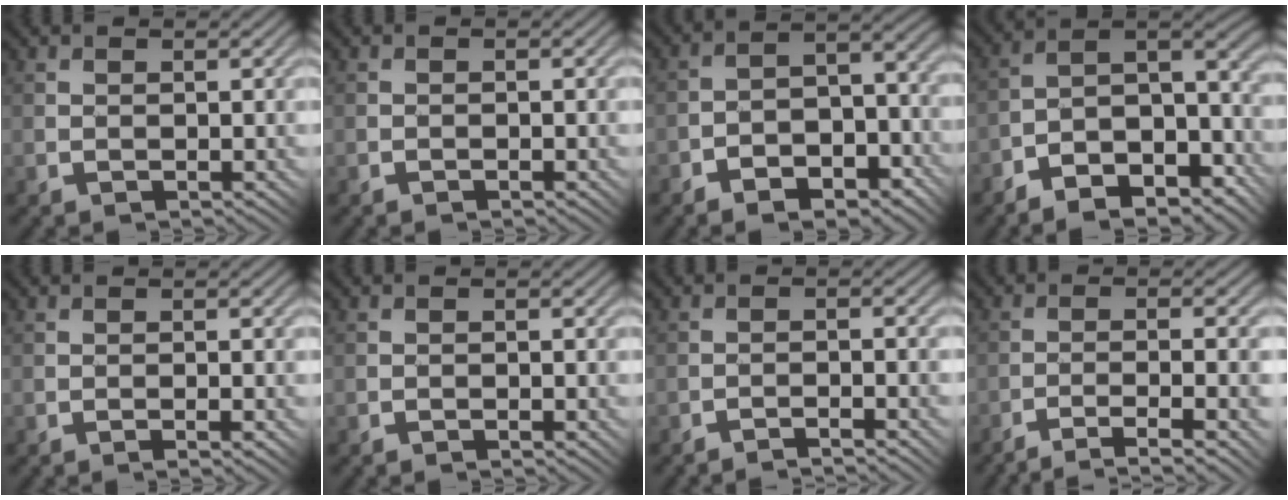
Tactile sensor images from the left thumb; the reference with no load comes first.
{"total": 0.6, "force": [-0.5, 0.2, 0.4], "torque": [-0.002, 0.005, -0.008]}
{"total": 7.5, "force": [-4.6, 3.5, 4.7], "torque": [-0.069, -0.003, -0.084]}
{"total": 10.7, "force": [-7.4, 4.0, 6.6], "torque": [-0.111, -0.005, -0.127]}
{"total": 1.8, "force": [-1.0, 0.3, 1.5], "torque": [-0.020, 0.007, -0.013]}
{"total": 0.9, "force": [-0.7, 0.1, 0.6], "torque": [-0.006, 0.007, -0.012]}
{"total": 2.9, "force": [-2.4, -0.4, 1.5], "torque": [-0.027, 0.012, -0.043]}
{"total": 9.3, "force": [-6.2, 0.6, 6.9], "torque": [-0.104, 0.017, -0.092]}